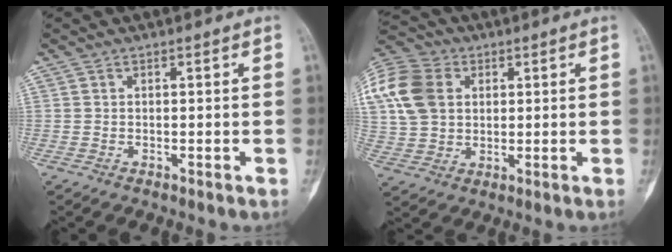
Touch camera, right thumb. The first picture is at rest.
{"total": 20.1, "force": [5.5, 15.2, 12.0], "torque": [-0.279, 0.034, 0.107]}